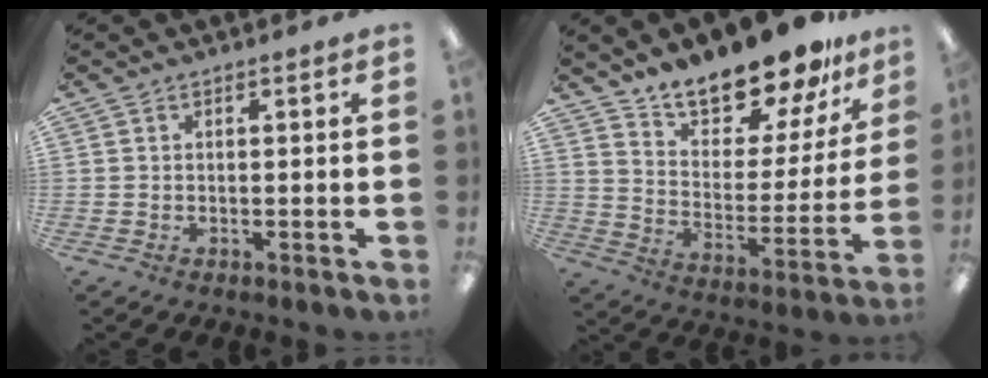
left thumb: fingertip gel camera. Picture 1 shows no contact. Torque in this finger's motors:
{"motor_torque": [1.70, 2.06, 1.18, -1.59, 0.10]}